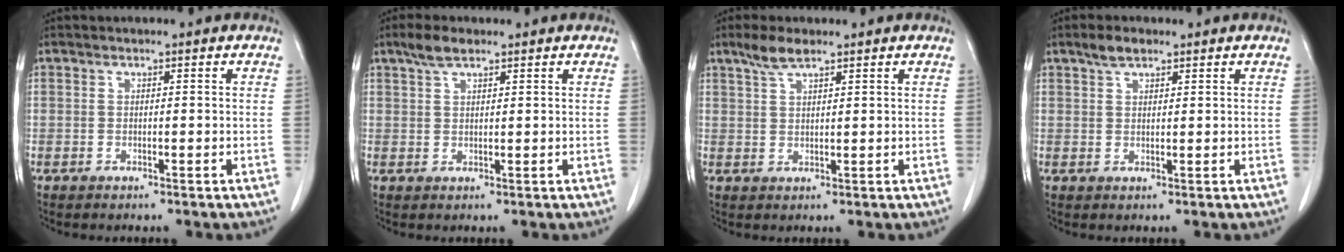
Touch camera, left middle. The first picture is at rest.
{"total": 3.2, "force": [2.4, 0.9, 2.0], "torque": [-0.047, 0.008, 0.047]}
{"total": 3.5, "force": [2.7, 0.6, 2.2], "torque": [-0.052, 0.004, 0.056]}
{"total": 2.6, "force": [2.0, 1.0, 1.5], "torque": [-0.033, 0.006, 0.037]}